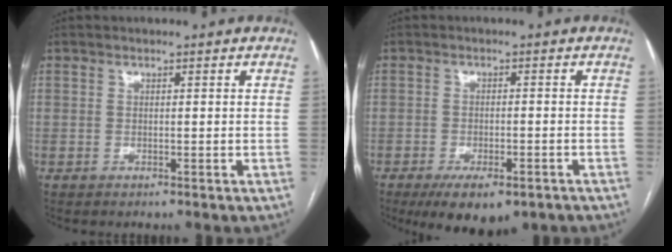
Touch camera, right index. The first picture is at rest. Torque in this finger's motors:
{"motor_torque": [0.95, -1.19, 0.76, 0.14]}